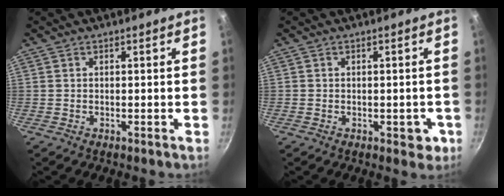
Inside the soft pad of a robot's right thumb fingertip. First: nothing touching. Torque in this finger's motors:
{"motor_torque": [0.06, 0.40, -0.13, 0.07, 0.14]}